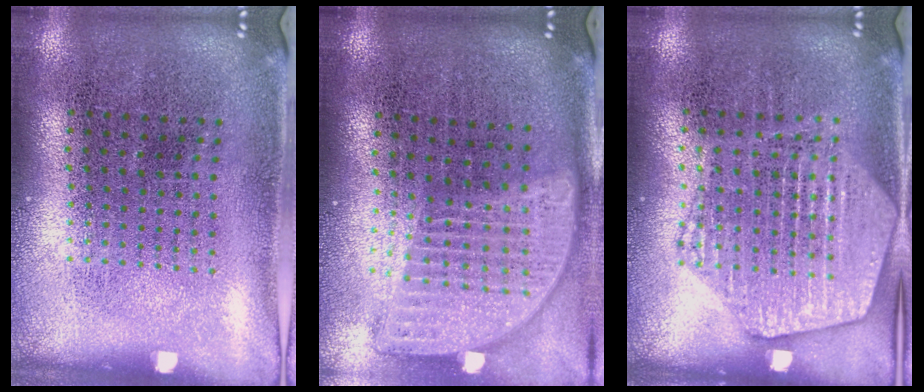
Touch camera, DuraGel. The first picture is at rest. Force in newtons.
{"total": 1.9, "press": 1.6, "slide": 1.1}
{"total": 1.8, "press": 1.8, "slide": 0.2}